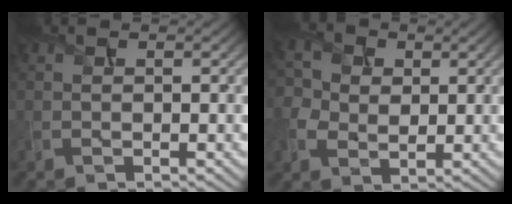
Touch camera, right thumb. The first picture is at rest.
{"total": 5.1, "force": [0.4, 4.4, 2.6], "torque": [-0.074, 0.000, 0.005]}